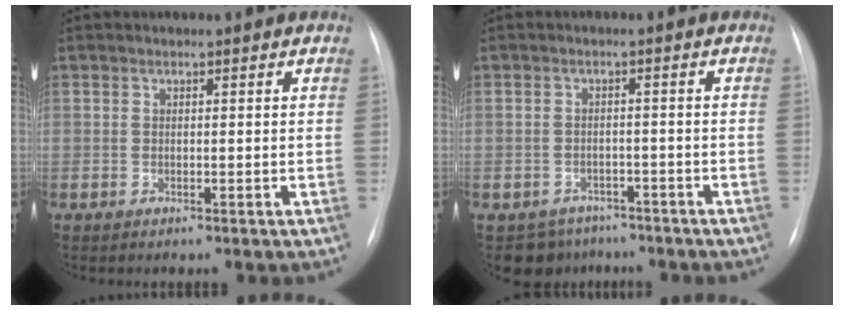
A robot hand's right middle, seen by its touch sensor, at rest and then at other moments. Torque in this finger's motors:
{"motor_torque": [0.02, -0.04, -0.07, -0.01]}